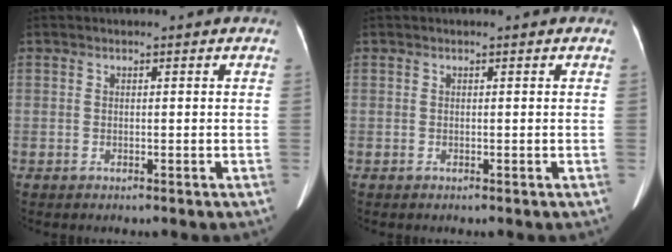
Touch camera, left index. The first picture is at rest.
{"total": 0.0}